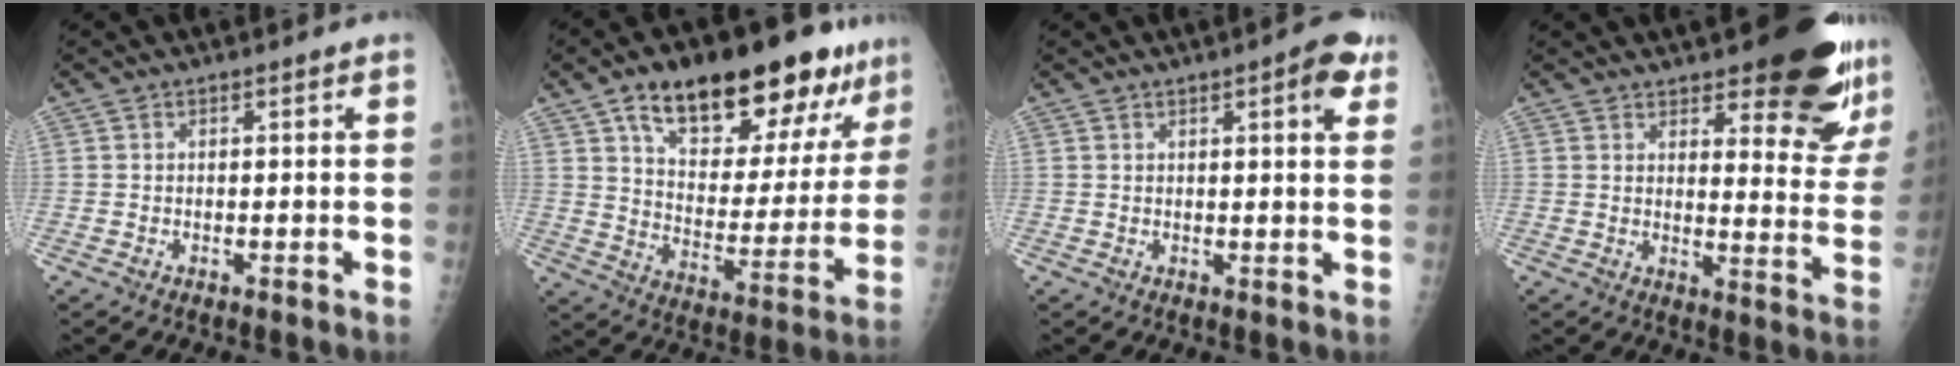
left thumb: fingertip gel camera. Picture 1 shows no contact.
{"total": 25.9, "force": [15.8, 11.2, 17.2], "torque": [-0.208, -0.034, 0.244]}
{"total": 5.4, "force": [2.7, 1.5, 4.4], "torque": [-0.045, -0.006, 0.028]}
{"total": 17.9, "force": [12.0, 5.7, 12.0], "torque": [-0.114, -0.086, 0.147]}